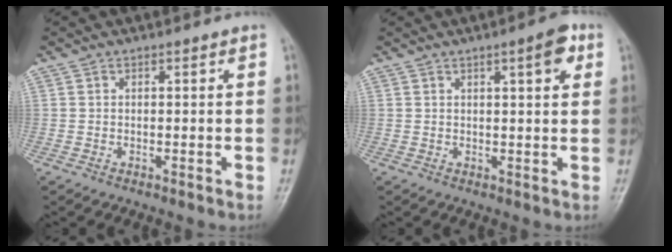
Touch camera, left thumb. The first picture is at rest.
{"total": 4.7, "force": [2.1, 1.2, 4.0], "torque": [-0.047, -0.004, 0.026]}